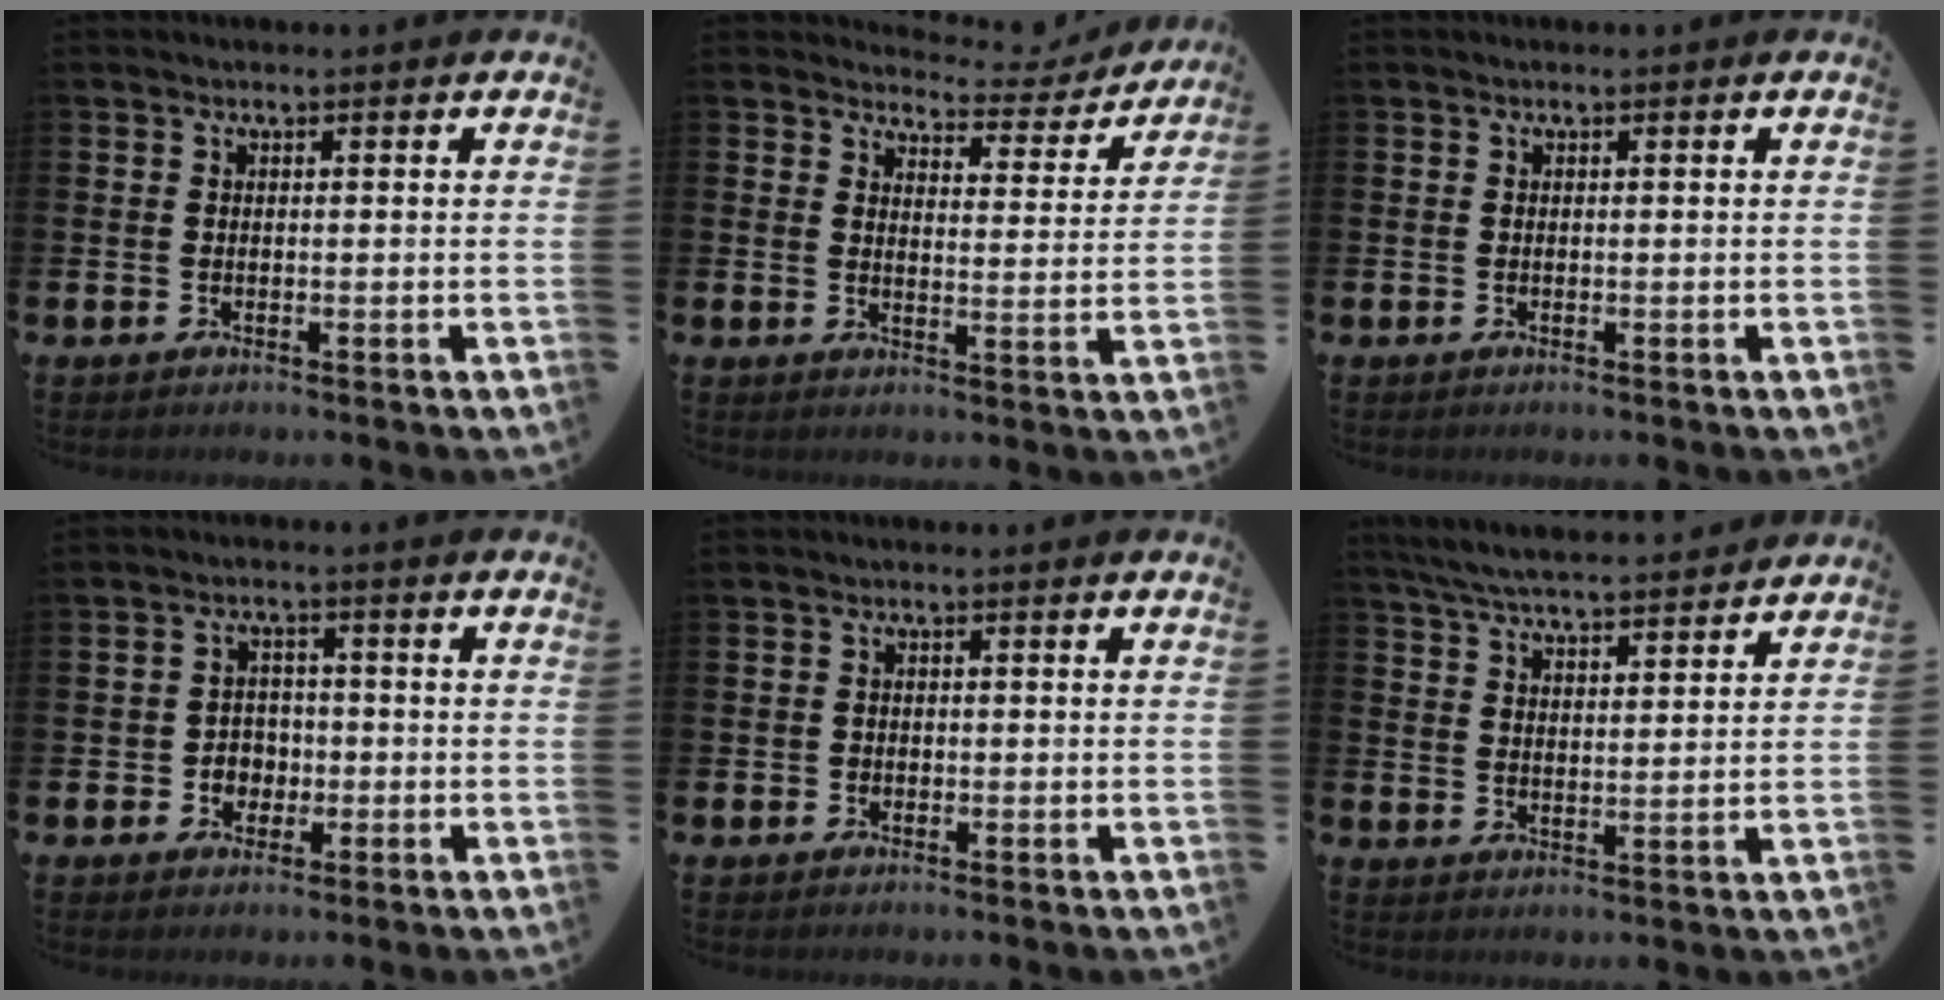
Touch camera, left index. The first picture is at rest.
{"total": 4.0, "force": [3.9, 1.2, 0.3], "torque": [-0.013, -0.034, 0.062]}
{"total": 0.0}
{"total": 2.8, "force": [-0.9, 2.5, 0.8], "torque": [-0.014, 0.004, -0.025]}
{"total": 0.7, "force": [-0.2, 0.7, 0.1], "torque": [-0.003, 0.005, -0.006]}
{"total": 6.2, "force": [6.0, 0.4, 1.4], "torque": [-0.046, -0.034, 0.107]}